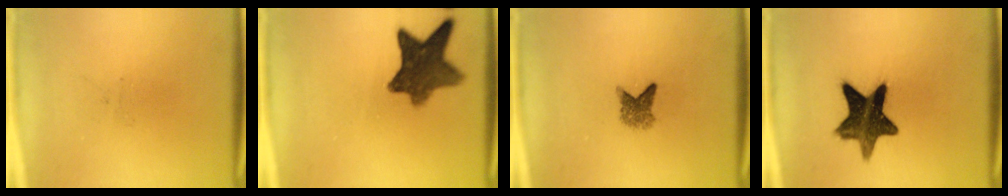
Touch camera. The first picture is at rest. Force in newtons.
{"total": 9.8}
{"total": 2.7}
{"total": 12.8}